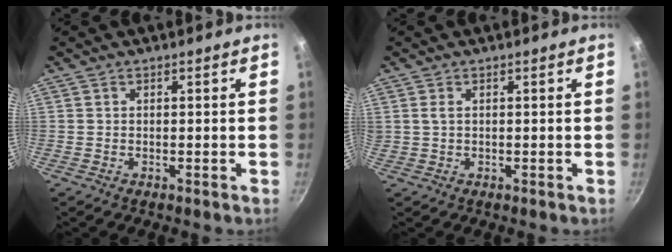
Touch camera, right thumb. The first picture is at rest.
{"total": 1.1, "force": [0.3, 0.4, 1.0], "torque": [-0.021, 0.002, 0.009]}